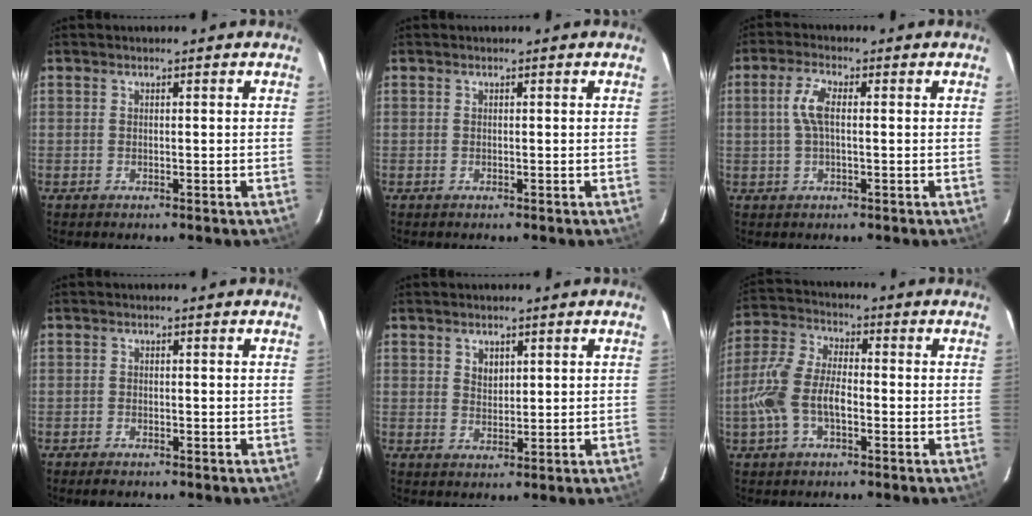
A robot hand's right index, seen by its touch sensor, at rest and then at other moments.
{"total": 0.0}
{"total": 4.7, "force": [0.4, 1.6, 4.4], "torque": [-0.090, 0.008, 0.010]}
{"total": 1.6, "force": [-1.4, 0.6, 0.5], "torque": [-0.015, -0.002, -0.025]}
{"total": 2.5, "force": [1.3, 1.8, 1.2], "torque": [-0.014, 0.003, 0.024]}
{"total": 10.5, "force": [-2.9, 5.2, 8.6], "torque": [-0.191, 0.012, -0.057]}